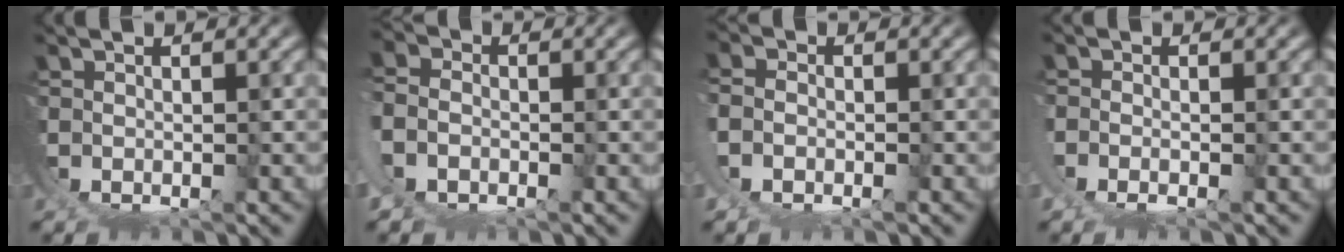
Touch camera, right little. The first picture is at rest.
{"total": 6.7, "force": [0.6, 6.0, 2.9], "torque": [-0.092, -0.016, 0.002]}
{"total": 3.2, "force": [0.6, 2.6, 1.8], "torque": [-0.055, -0.007, 0.009]}
{"total": 1.5, "force": [0.2, 0.5, 1.4], "torque": [-0.035, -0.009, 0.008]}